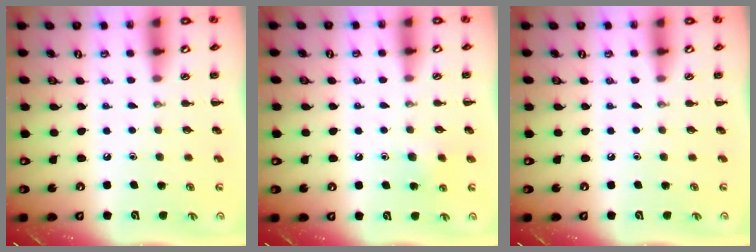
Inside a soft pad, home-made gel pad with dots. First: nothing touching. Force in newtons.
{"total": 5.5, "press": 5.2, "slide": 1.6}
{"total": 0.0}